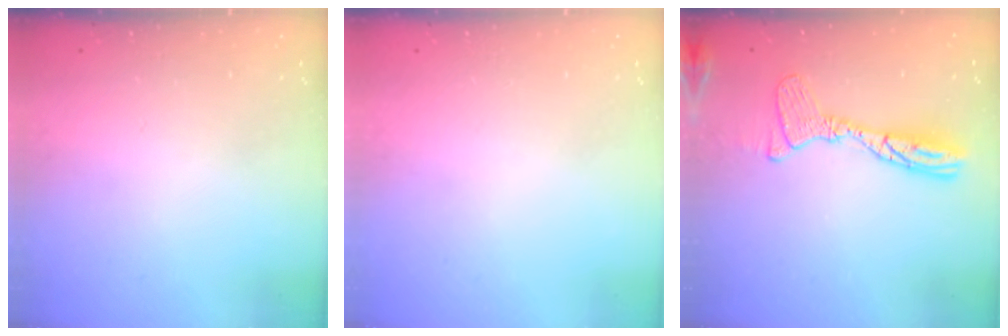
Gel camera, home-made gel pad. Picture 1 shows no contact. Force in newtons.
{"total": 0.0}
{"total": 13.5, "press": 13.5, "slide": 1.3}